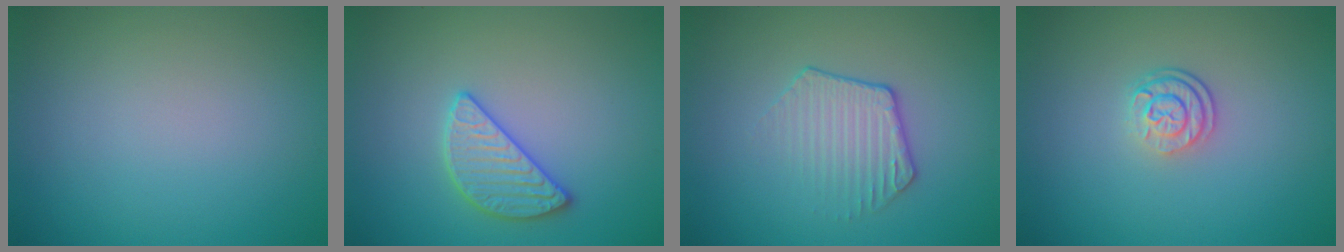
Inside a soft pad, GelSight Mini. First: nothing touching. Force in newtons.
{"total": 2.8, "press": 2.8, "slide": 0.1}
{"total": 2.3, "press": 1.8, "slide": 1.4}
{"total": 2.5, "press": 1.9, "slide": 1.6}